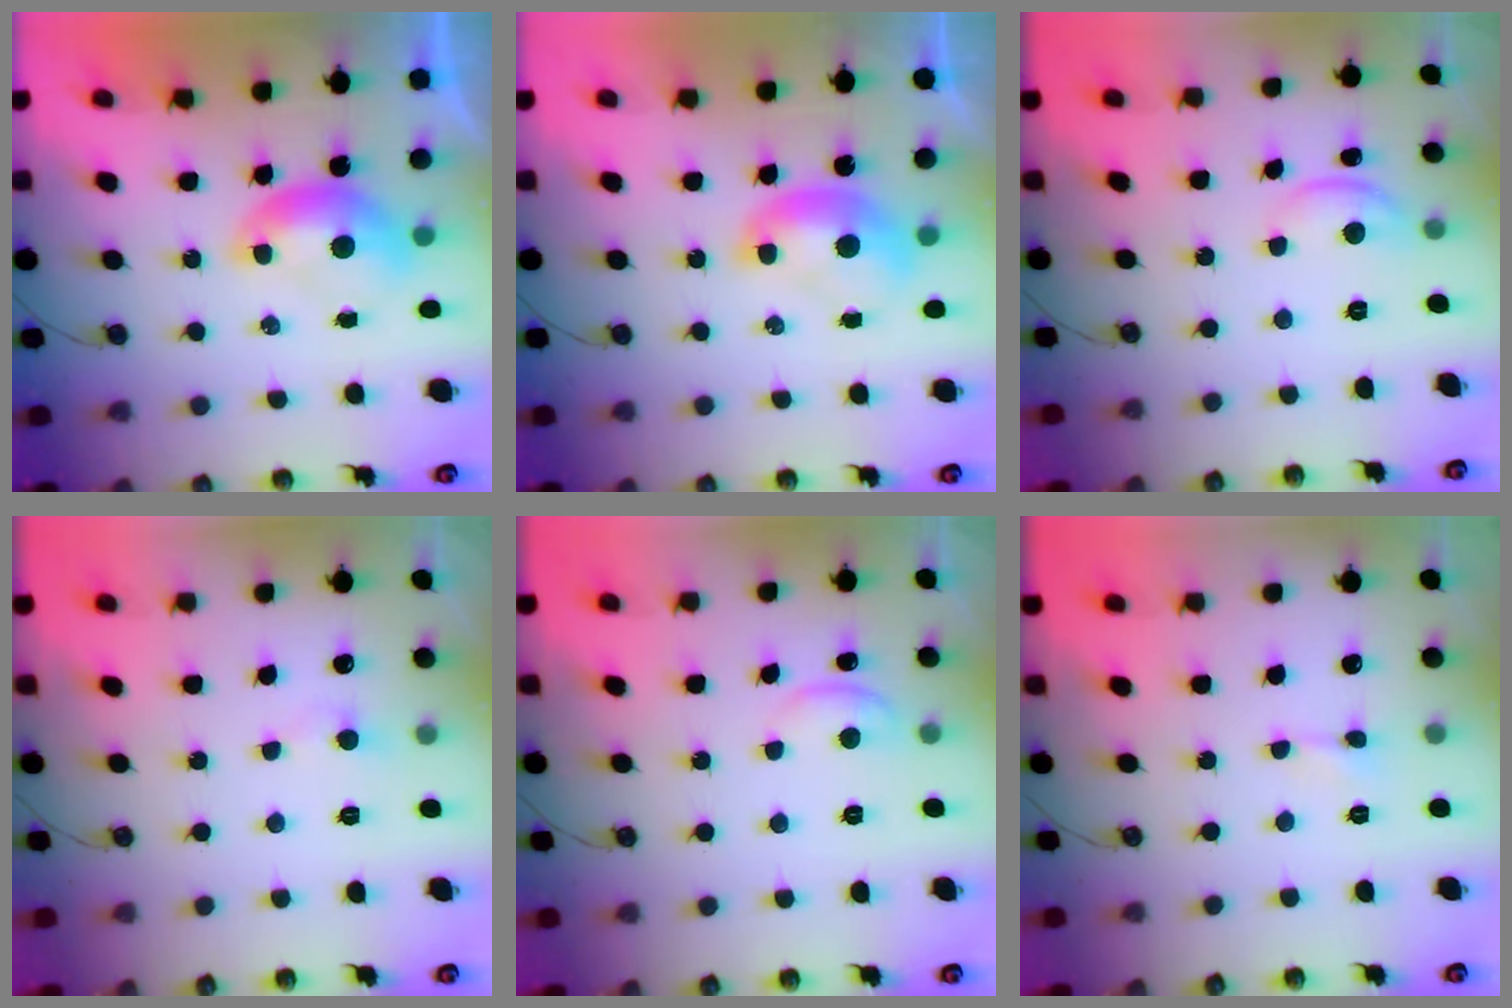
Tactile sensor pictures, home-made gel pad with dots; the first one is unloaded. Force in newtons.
{"total": 1.2, "press": 1.2, "slide": 0.0}
{"total": 3.0, "press": 3.0, "slide": 0.4}
{"total": 1.9, "press": 1.7, "slide": 0.7}
{"total": 0.5, "press": 0.4, "slide": 0.3}
{"total": 0.0}